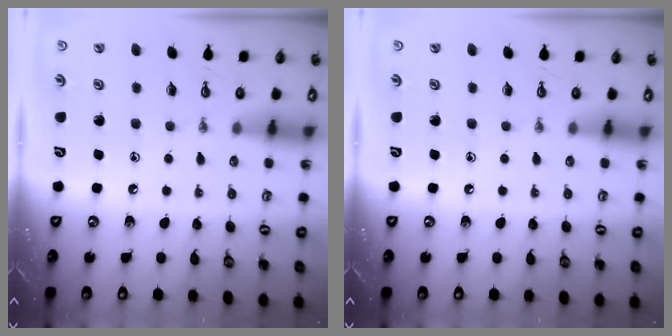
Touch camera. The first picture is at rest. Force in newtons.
{"total": 0.0}